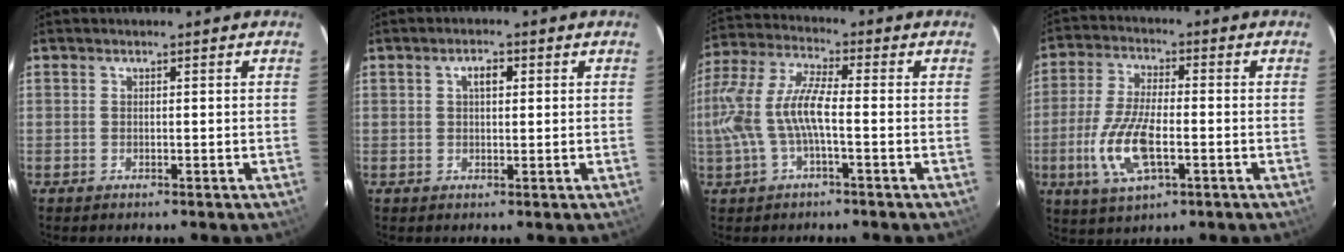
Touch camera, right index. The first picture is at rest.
{"total": 2.5, "force": [0.8, 1.3, 2.0], "torque": [-0.033, 0.010, 0.013]}
{"total": 12.4, "force": [-2.4, 3.5, 11.6], "torque": [-0.244, 0.002, -0.043]}
{"total": 12.0, "force": [-3.4, 4.6, 10.6], "torque": [-0.227, -0.007, -0.063]}